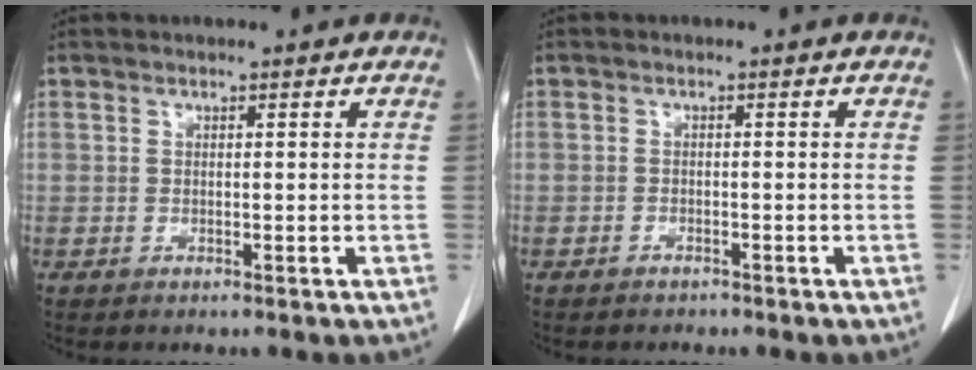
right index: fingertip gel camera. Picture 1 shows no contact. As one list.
[{"total": 1.2, "force": [-1.0, 0.6, 0.0], "torque": [-0.006, 0.001, -0.016]}]